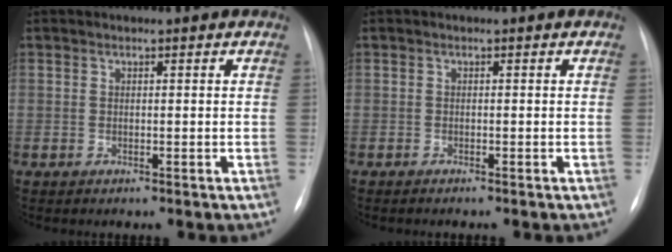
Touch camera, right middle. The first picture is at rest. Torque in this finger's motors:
{"motor_torque": [0.72, -0.86, 0.01, 0.02]}